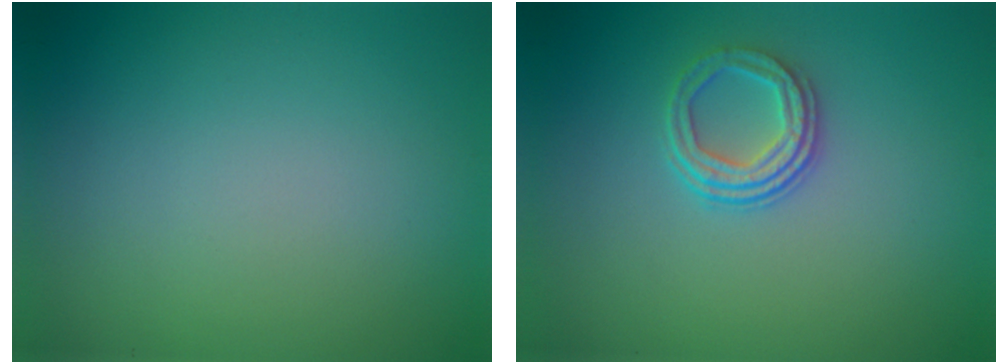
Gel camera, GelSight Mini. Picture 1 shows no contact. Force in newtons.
{"total": 3.0, "press": 2.4, "slide": 1.7}